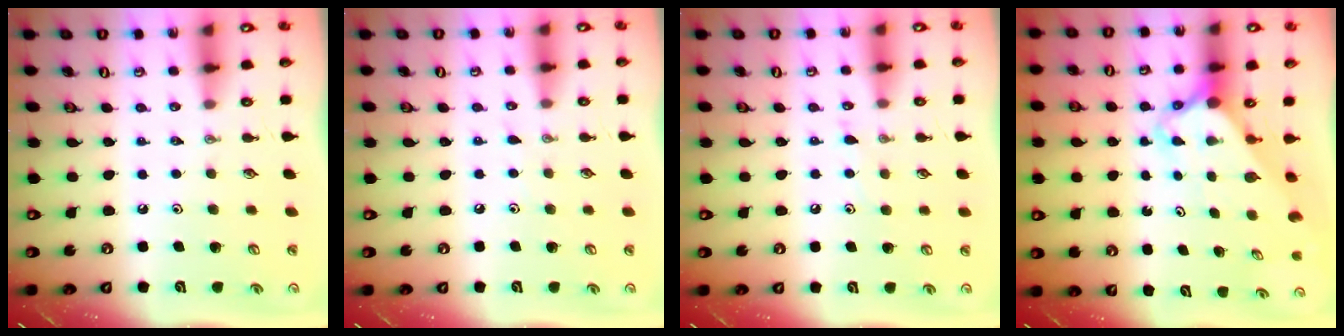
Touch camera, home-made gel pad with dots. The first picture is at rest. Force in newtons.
{"total": 3.4, "press": 3.3, "slide": 0.5}
{"total": 6.1, "press": 6.1, "slide": 0.5}
{"total": 3.2, "press": 3.2, "slide": 0.2}